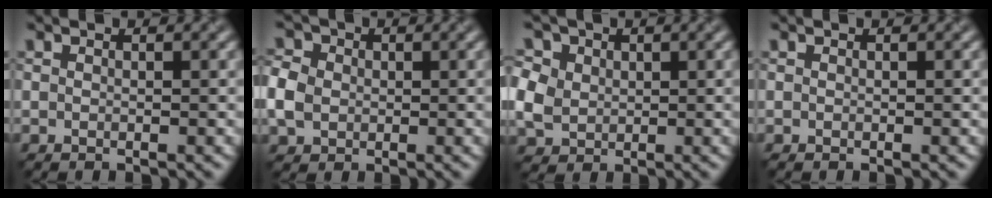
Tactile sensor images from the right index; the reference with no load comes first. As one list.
[{"total": 4.0, "force": [-0.1, 3.5, 1.9], "torque": [-0.054, 0.012, -0.002]}, {"total": 6.9, "force": [2.4, 5.6, 3.3], "torque": [-0.078, 0.033, 0.026]}, {"total": 0.0}]